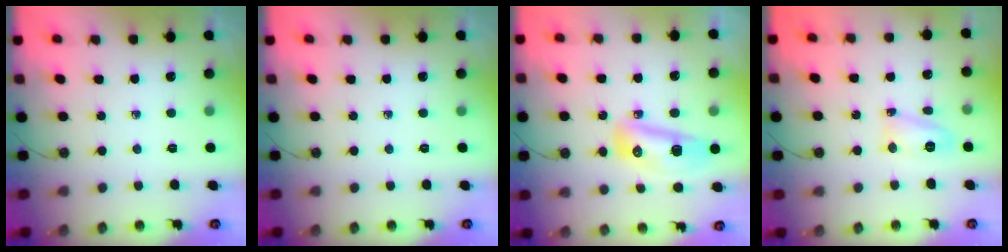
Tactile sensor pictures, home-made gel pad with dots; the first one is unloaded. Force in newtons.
{"total": 0.0}
{"total": 9.8, "press": 9.7, "slide": 1.3}
{"total": 9.1, "press": 9.0, "slide": 1.2}